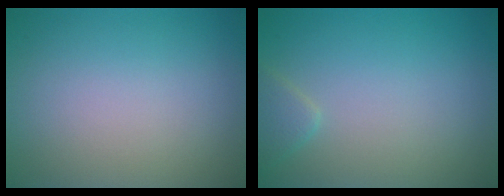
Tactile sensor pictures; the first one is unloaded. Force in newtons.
{"total": 1.3, "press": 1.3, "slide": 0.1}